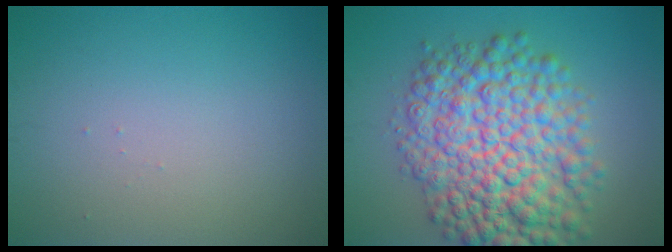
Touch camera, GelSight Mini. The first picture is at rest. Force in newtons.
{"total": 11.0, "press": 11.0, "slide": 0.2}